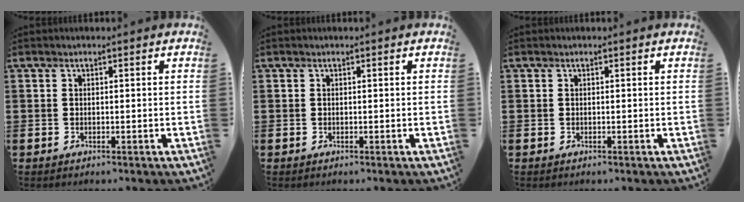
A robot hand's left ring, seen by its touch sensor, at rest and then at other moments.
{"total": 0.0}
{"total": 0.0}